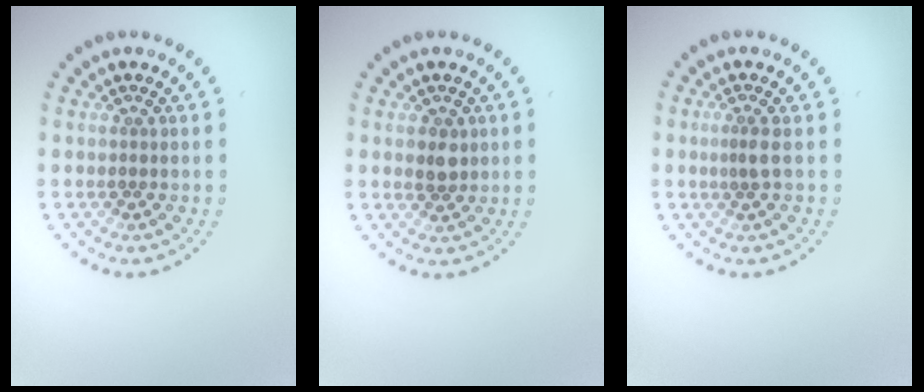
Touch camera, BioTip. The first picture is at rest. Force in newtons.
{"total": 1.8, "press": 1.8, "slide": 0.4}
{"total": 1.1, "press": 0.6, "slide": 0.9}